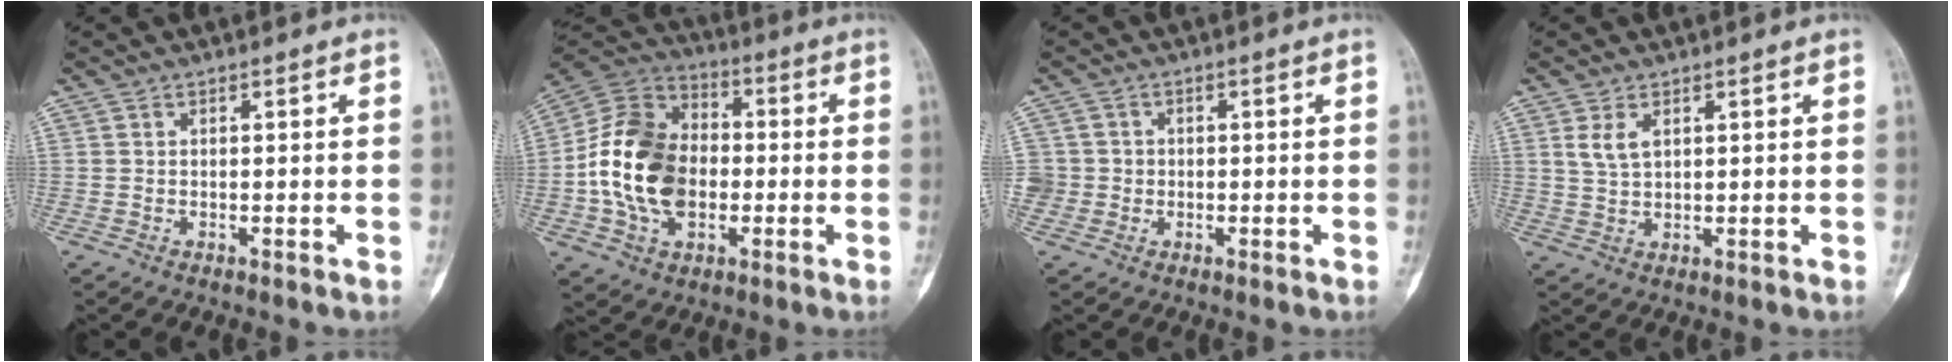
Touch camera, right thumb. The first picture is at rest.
{"total": 18.0, "force": [-2.3, 12.9, 12.4], "torque": [-0.210, 0.025, -0.043]}
{"total": 3.4, "force": [-0.4, 3.4, 0.1], "torque": [0.023, 0.010, -0.010]}
{"total": 3.4, "force": [1.5, 1.8, 2.5], "torque": [-0.048, -0.004, 0.036]}